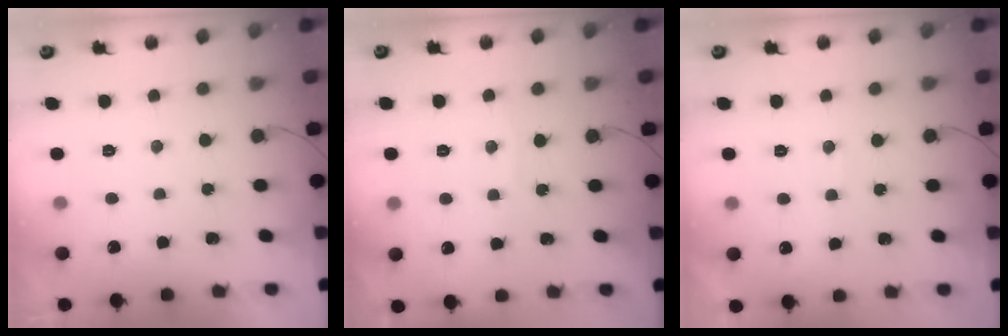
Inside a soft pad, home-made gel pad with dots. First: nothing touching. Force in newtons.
{"total": 2.9, "press": 2.8, "slide": 0.4}
{"total": 4.1, "press": 4.1, "slide": 0.6}